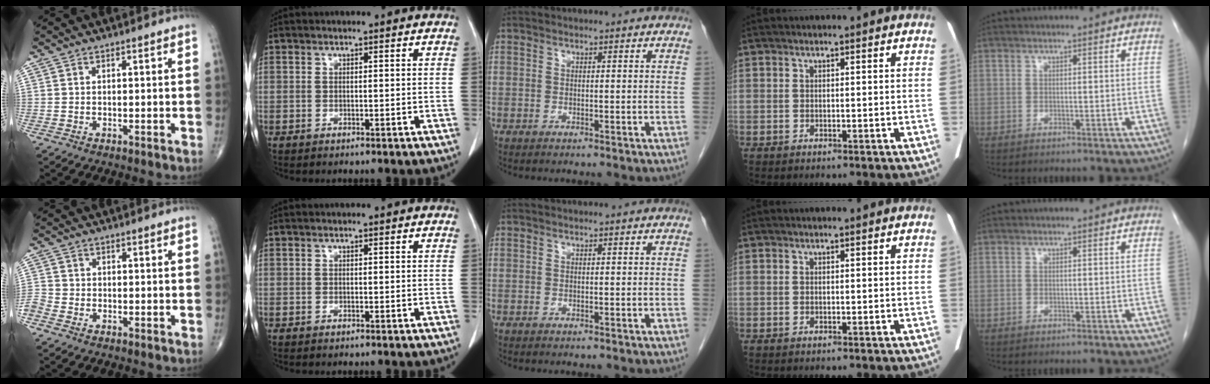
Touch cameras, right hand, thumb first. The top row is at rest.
{"thumb": {"total": 3.0, "force": [-2.1, 1.8, 1.2], "torque": [-0.030, 0.005, -0.047]}}